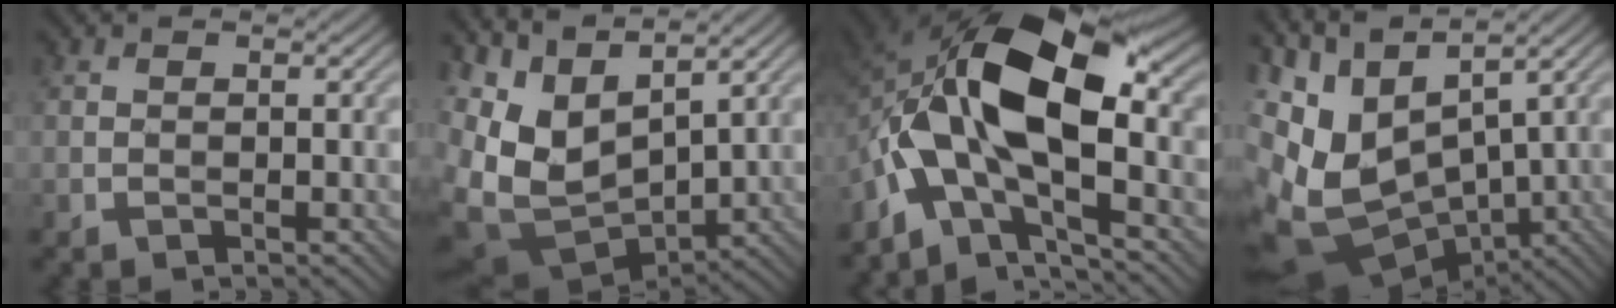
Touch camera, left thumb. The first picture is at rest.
{"total": 9.5, "force": [2.7, 5.7, 7.1], "torque": [-0.167, -0.013, 0.064]}
{"total": 14.4, "force": [-2.4, 7.2, 12.3], "torque": [-0.210, 0.007, -0.053]}
{"total": 12.9, "force": [1.0, 7.6, 10.3], "torque": [-0.236, -0.016, 0.048]}